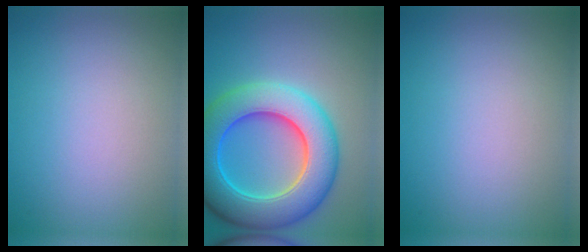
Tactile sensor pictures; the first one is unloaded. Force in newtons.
{"total": 10.1, "press": 10.1, "slide": 0.6}
{"total": 0.0}